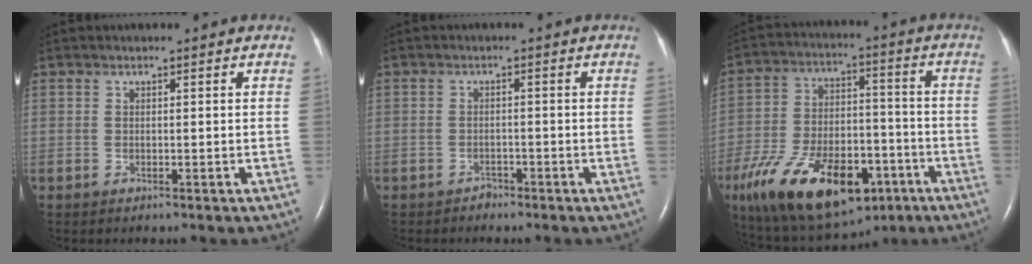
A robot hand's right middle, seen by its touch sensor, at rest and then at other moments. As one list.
[{"total": 1.2, "force": [-1.1, 0.6, -0.1], "torque": [-0.001, 0.001, -0.022]}, {"total": 23.3, "force": [-12.3, 11.1, 16.4], "torque": [-0.312, -0.013, -0.196]}]